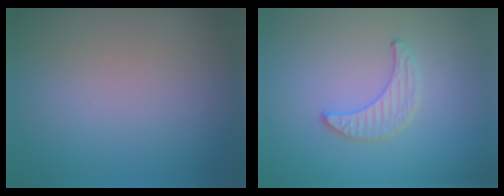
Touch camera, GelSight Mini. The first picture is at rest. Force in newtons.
{"total": 1.3, "press": 1.3, "slide": 0.2}